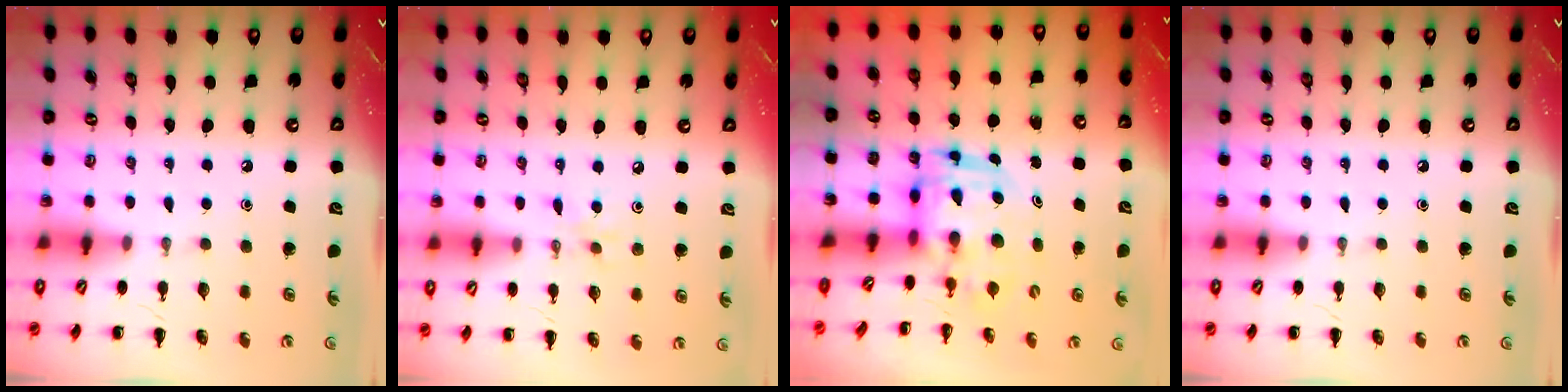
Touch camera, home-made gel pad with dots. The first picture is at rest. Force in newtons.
{"total": 3.0, "press": 2.8, "slide": 1.0}
{"total": 3.5, "press": 3.4, "slide": 0.7}
{"total": 0.0}